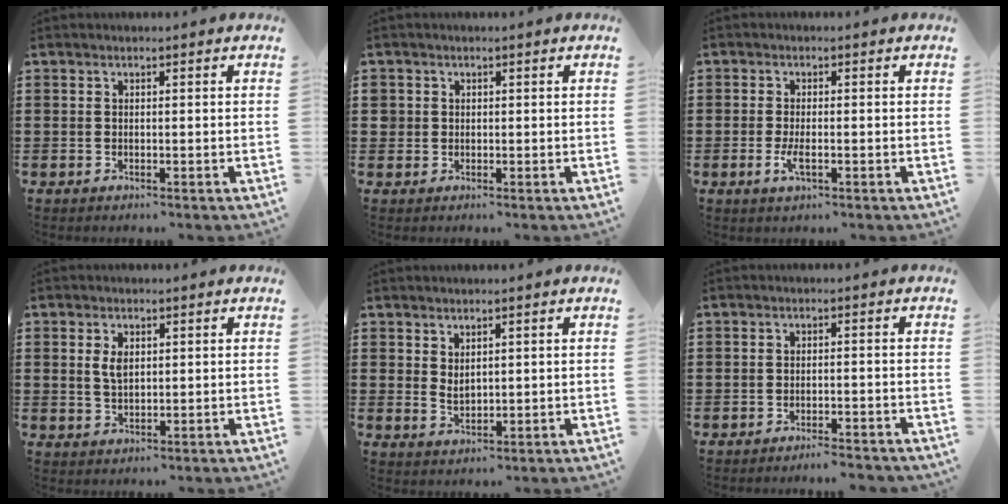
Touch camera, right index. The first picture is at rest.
{"total": 1.5, "force": [0.4, 1.5, 0.1], "torque": [-0.007, 0.008, 0.008]}
{"total": 2.6, "force": [-0.7, 0.9, 2.4], "torque": [-0.057, -0.007, -0.018]}
{"total": 2.9, "force": [0.8, 1.6, 2.3], "torque": [-0.050, 0.007, 0.014]}
{"total": 2.0, "force": [1.4, 1.1, 0.9], "torque": [-0.020, 0.003, 0.026]}
{"total": 2.3, "force": [-2.2, -0.1, 0.6], "torque": [-0.012, 0.000, -0.045]}